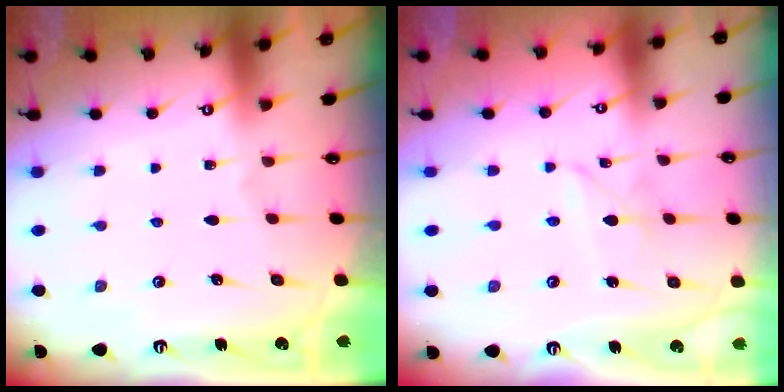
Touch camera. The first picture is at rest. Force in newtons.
{"total": 3.1, "press": 3.1, "slide": 0.1}